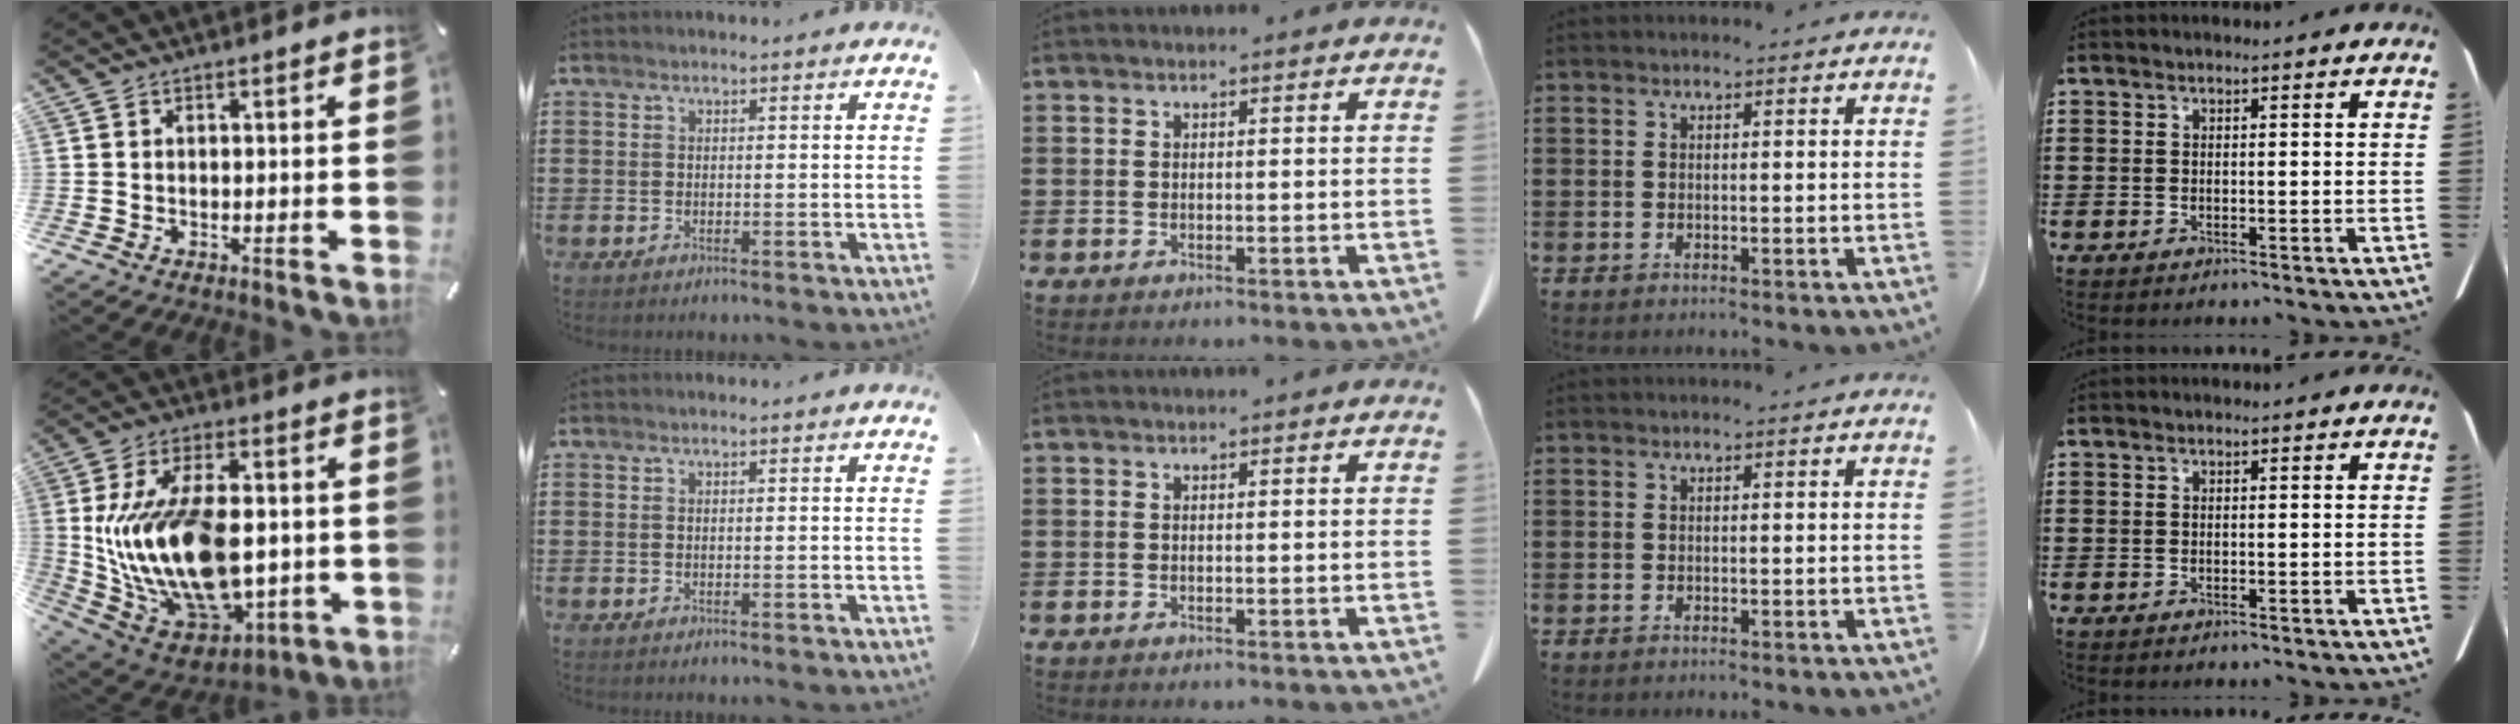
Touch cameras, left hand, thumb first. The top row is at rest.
{"thumb": {"total": 23.7, "force": [0.1, 14.5, 18.8], "torque": [-0.386, -0.016, 0.017]}}